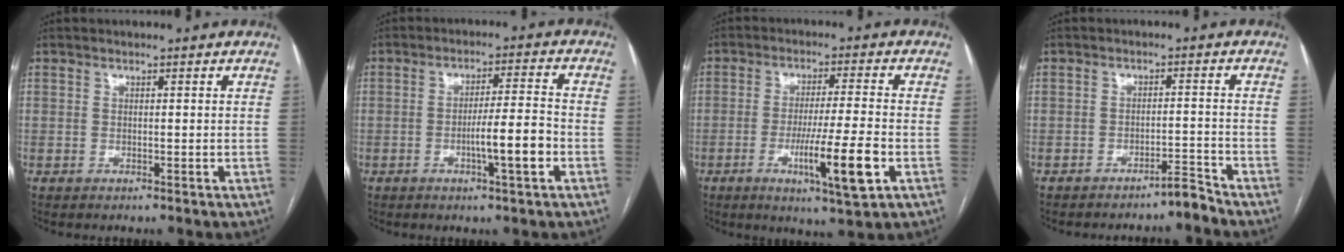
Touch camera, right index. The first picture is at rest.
{"total": 6.9, "force": [-2.5, 0.0, 6.5], "torque": [-0.102, 0.001, -0.041]}
{"total": 10.5, "force": [-3.7, -0.2, 9.9], "torque": [-0.166, -0.022, -0.061]}
{"total": 2.9, "force": [-2.8, -0.5, 0.3], "torque": [0.004, -0.007, -0.044]}